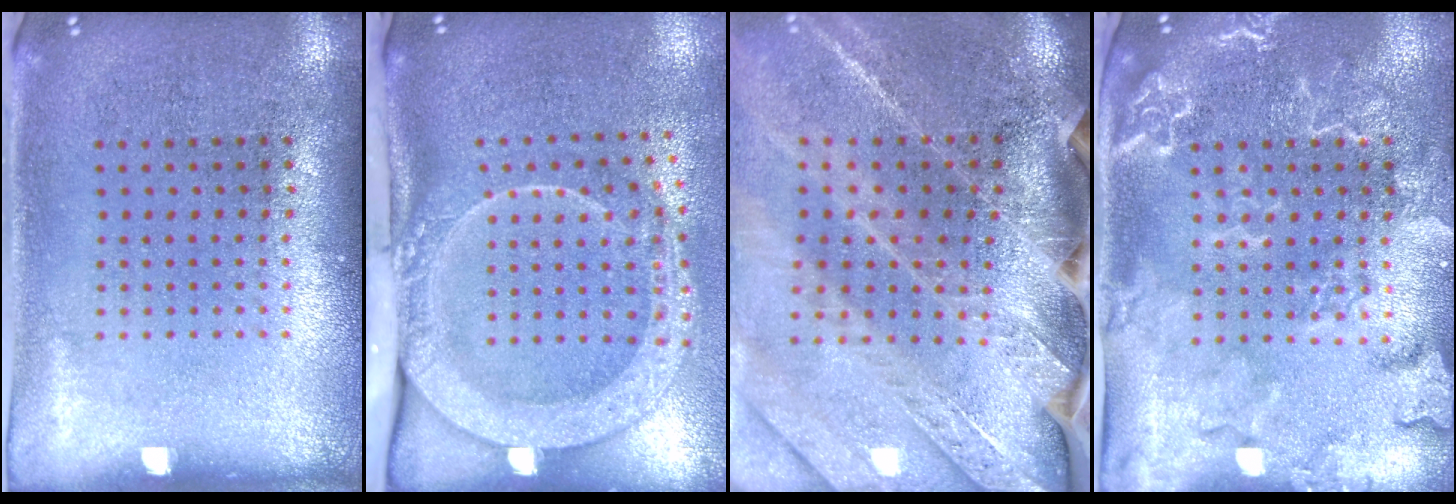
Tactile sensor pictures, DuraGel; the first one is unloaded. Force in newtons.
{"total": 2.9, "press": 2.1, "slide": 2.0}
{"total": 3.8, "press": 3.3, "slide": 1.9}
{"total": 2.6, "press": 2.4, "slide": 0.9}